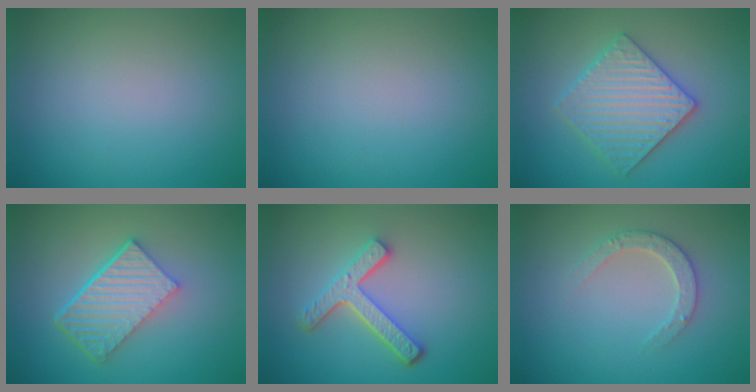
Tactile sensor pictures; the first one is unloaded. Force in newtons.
{"total": 0.0}
{"total": 4.3, "press": 4.1, "slide": 1.0}
{"total": 6.1, "press": 4.2, "slide": 4.5}
{"total": 4.3, "press": 3.3, "slide": 2.8}
{"total": 2.4, "press": 2.3, "slide": 0.5}